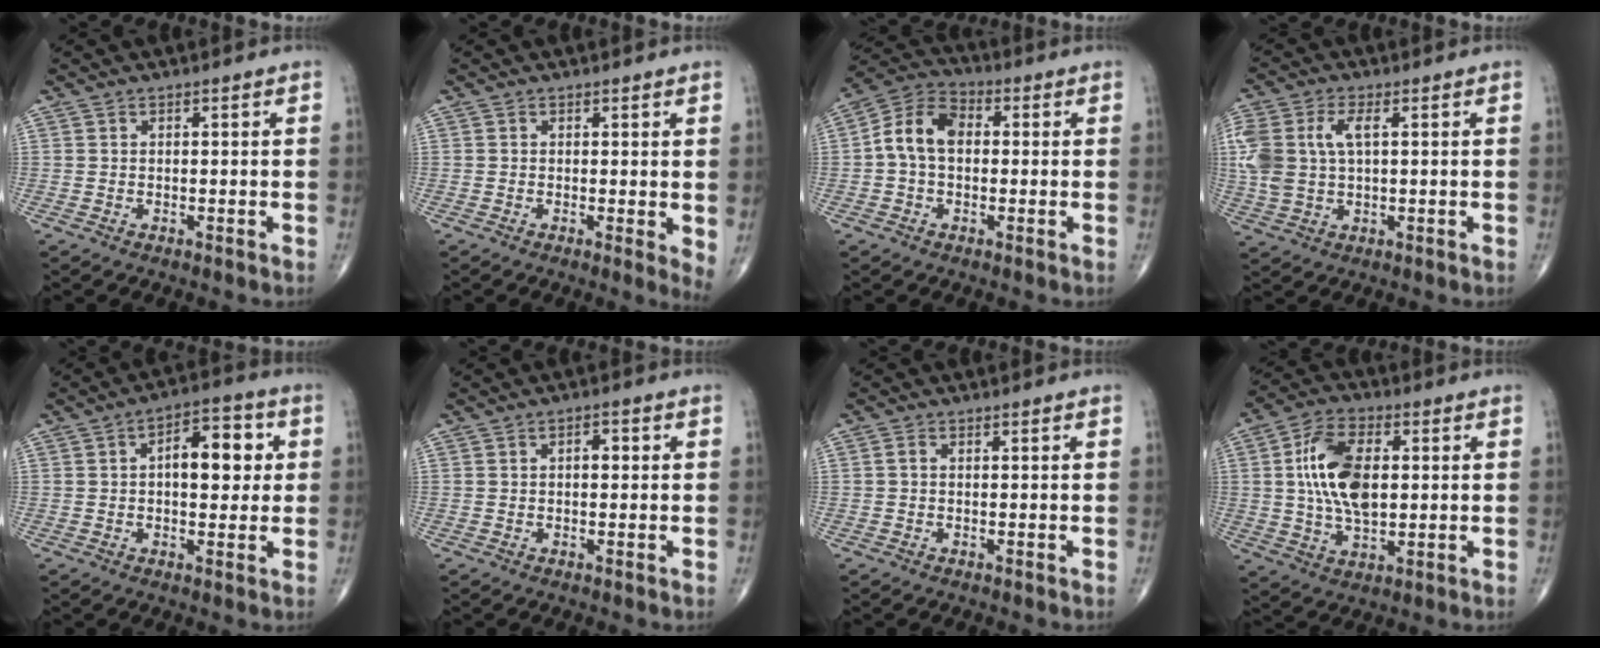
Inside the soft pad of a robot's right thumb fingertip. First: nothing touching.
{"total": 3.1, "force": [0.5, 0.9, 2.9], "torque": [-0.043, -0.011, 0.004]}
{"total": 9.0, "force": [0.4, 6.1, 6.6], "torque": [-0.115, 0.028, -0.004]}
{"total": 10.8, "force": [2.1, 6.0, 8.8], "torque": [-0.218, 0.013, 0.045]}
{"total": 11.0, "force": [1.6, 5.9, 9.2], "torque": [-0.100, 0.017, 0.018]}
{"total": 2.2, "force": [0.3, 1.2, 1.8], "torque": [-0.021, 0.005, 0.001]}
{"total": 0.7, "force": [0.0, 0.4, 0.5], "torque": [-0.009, 0.000, -0.003]}
{"total": 13.6, "force": [1.6, 7.5, 11.1], "torque": [-0.198, 0.005, 0.029]}